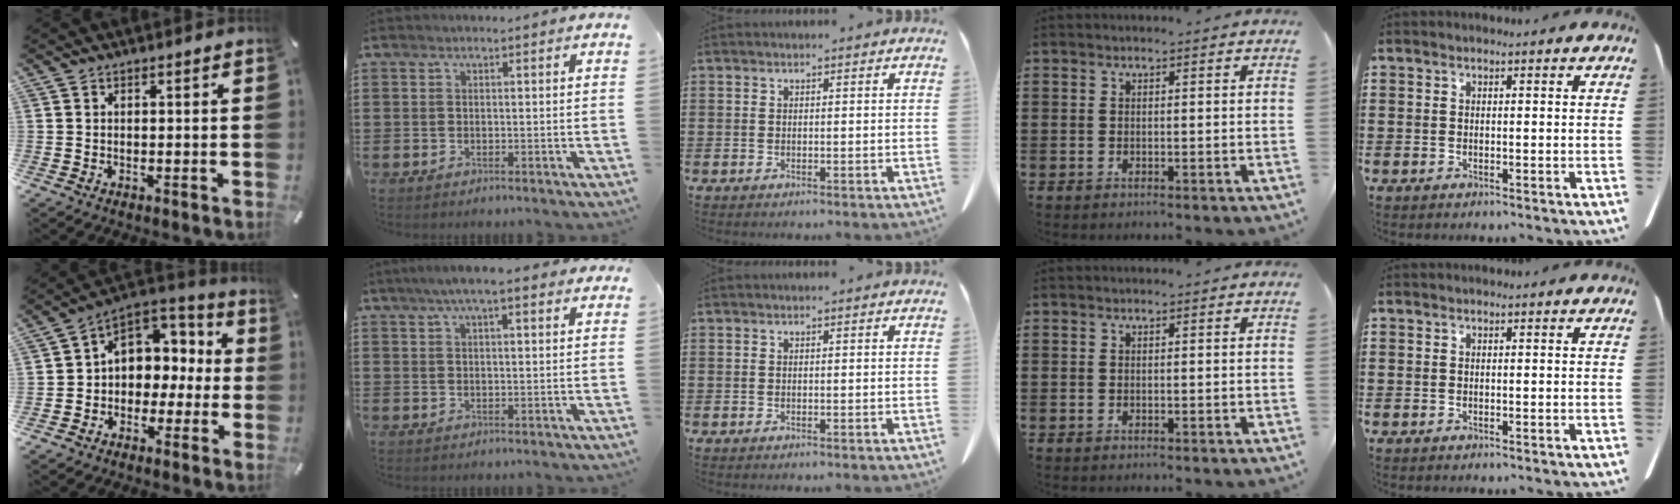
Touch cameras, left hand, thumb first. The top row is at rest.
{"thumb": {"total": 8.8, "force": [1.6, 8.0, 3.1], "torque": [-0.051, -0.010, 0.035]}, "index": {"total": 5.3, "force": [3.6, 0.8, 3.7], "torque": [-0.079, 0.005, 0.063]}}